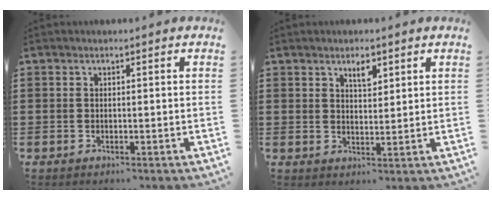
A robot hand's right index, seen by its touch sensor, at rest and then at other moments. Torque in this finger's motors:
{"motor_torque": [0.13, -0.12, 0.01, 0.06]}